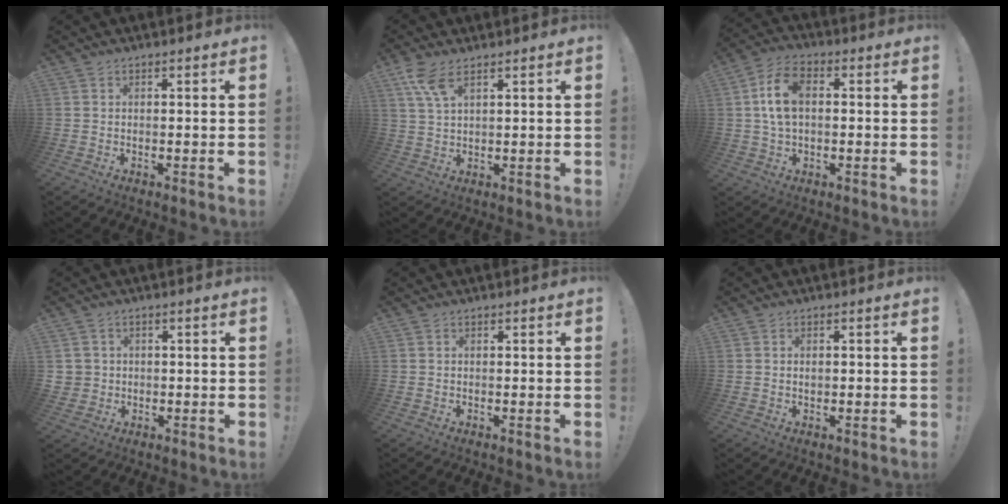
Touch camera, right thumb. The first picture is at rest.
{"total": 7.4, "force": [4.5, 2.7, 5.2], "torque": [-0.105, -0.012, 0.086]}
{"total": 9.5, "force": [1.6, 6.1, 7.1], "torque": [-0.118, 0.006, 0.031]}
{"total": 3.1, "force": [0.6, 3.0, 0.5], "torque": [-0.005, 0.002, 0.014]}
{"total": 0.0}
{"total": 1.0, "force": [0.2, 0.9, 0.4], "torque": [-0.001, 0.001, 0.002]}